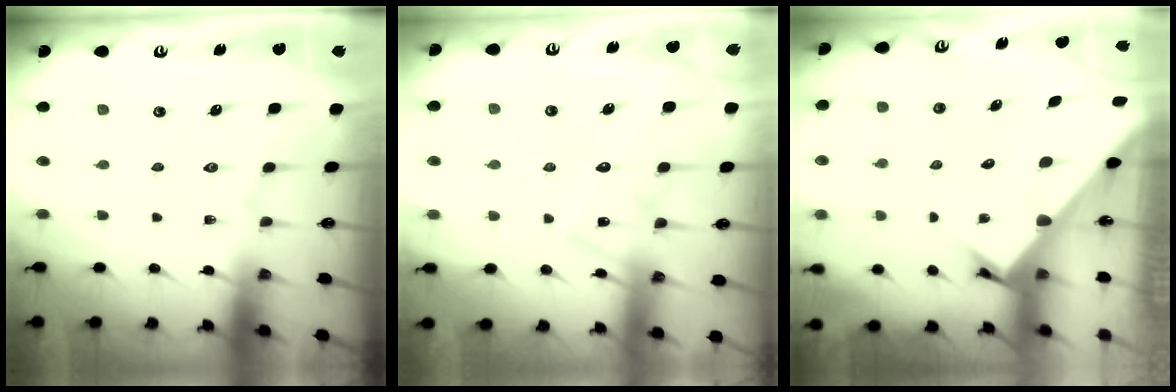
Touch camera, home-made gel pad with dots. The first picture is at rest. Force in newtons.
{"total": 11.7, "press": 11.7, "slide": 0.6}
{"total": 2.7, "press": 2.7, "slide": 0.2}